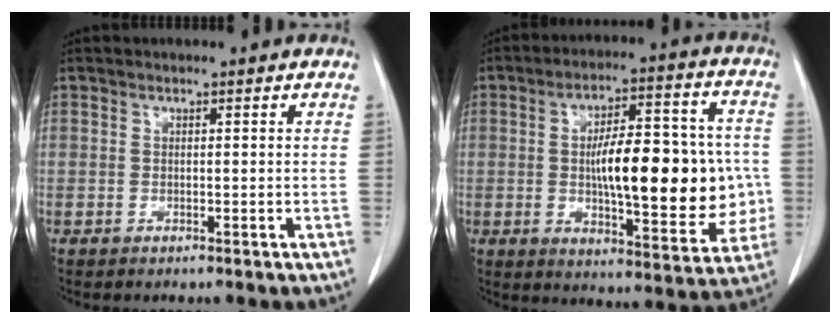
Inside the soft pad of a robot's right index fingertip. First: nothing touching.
{"total": 19.1, "force": [-0.8, 6.1, 18.1], "torque": [-0.262, 0.022, -0.003]}